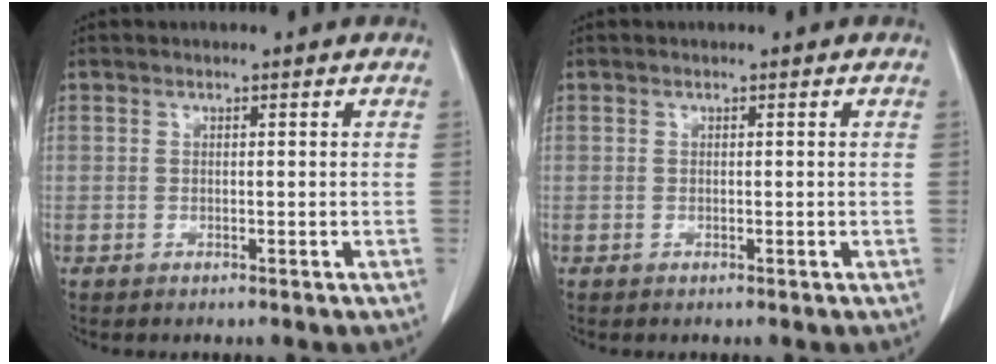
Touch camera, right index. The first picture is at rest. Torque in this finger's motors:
{"motor_torque": [0.00, 0.00, 0.00, 0.00]}